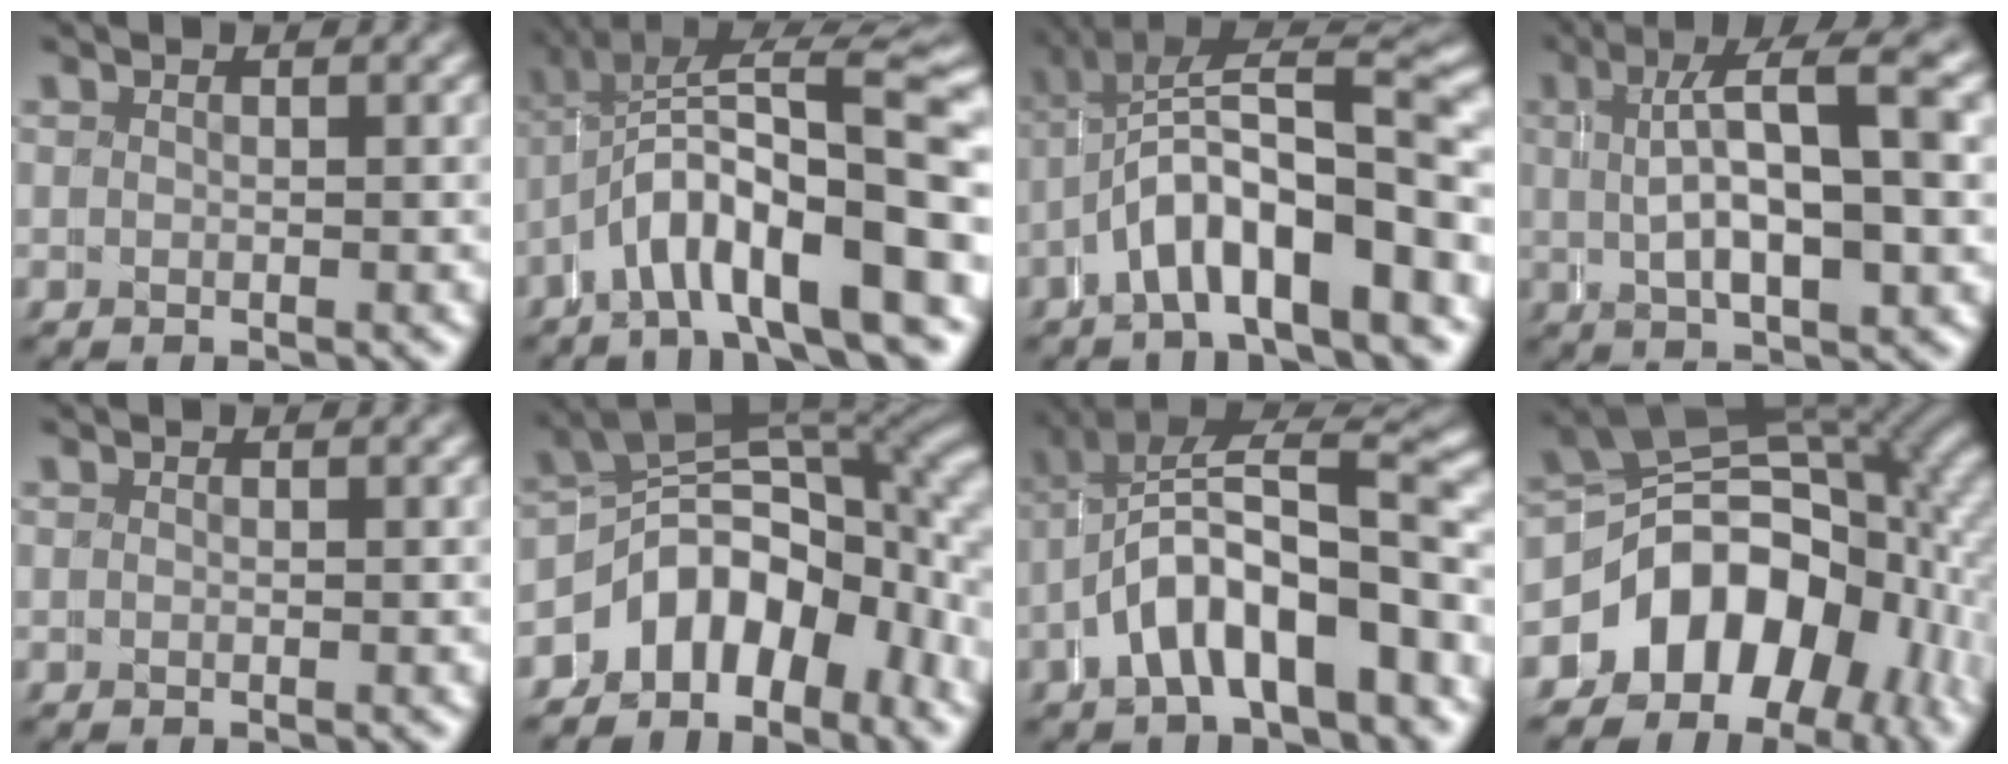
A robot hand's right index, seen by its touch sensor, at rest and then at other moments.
{"total": 9.3, "force": [-0.7, 4.1, 8.3], "torque": [-0.128, 0.005, -0.014]}
{"total": 8.5, "force": [-0.3, 3.8, 7.6], "torque": [-0.113, 0.011, -0.011]}
{"total": 6.1, "force": [1.4, 1.3, 5.8], "torque": [-0.075, 0.020, 0.021]}
{"total": 0.0}
{"total": 12.9, "force": [-1.9, 8.7, 9.3], "torque": [-0.128, -0.001, -0.039]}
{"total": 8.0, "force": [-1.8, 4.5, 6.4], "torque": [-0.112, -0.004, -0.026]}
{"total": 19.7, "force": [-1.0, 14.3, 13.6], "torque": [-0.223, -0.004, -0.030]}